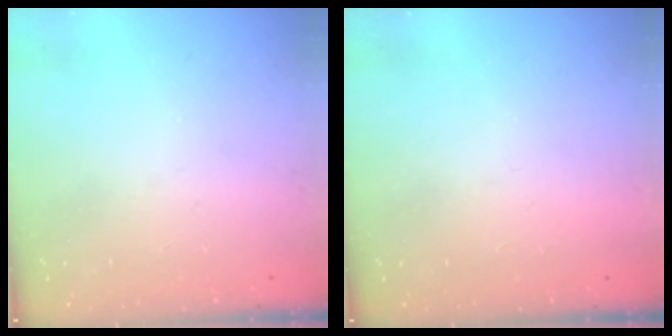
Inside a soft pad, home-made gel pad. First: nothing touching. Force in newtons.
{"total": 1.5, "press": 1.5, "slide": 0.1}